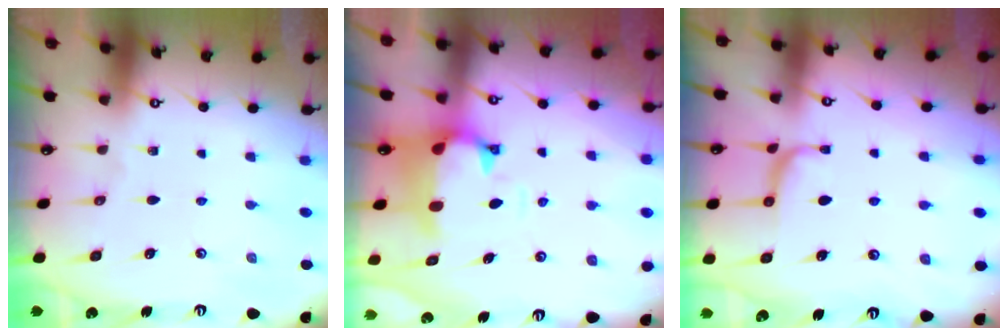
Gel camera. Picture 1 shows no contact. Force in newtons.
{"total": 1.2, "press": 0.1, "slide": 1.2}
{"total": 1.1, "press": 0.9, "slide": 0.7}